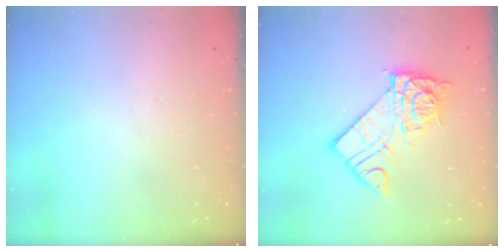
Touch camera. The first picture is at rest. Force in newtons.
{"total": 11.5, "press": 11.4, "slide": 1.0}